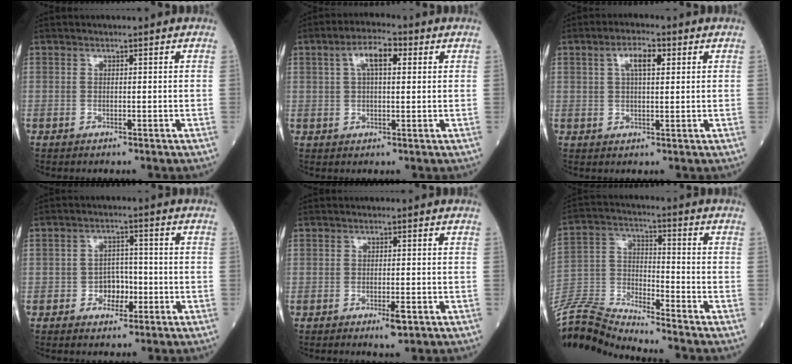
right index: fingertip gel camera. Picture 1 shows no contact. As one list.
[{"total": 5.7, "force": [2.0, 2.0, 5.0], "torque": [-0.093, 0.018, 0.034]}, {"total": 4.5, "force": [1.7, 1.4, 4.0], "torque": [-0.075, 0.010, 0.030]}, {"total": 4.1, "force": [-1.4, 2.8, 2.6], "torque": [-0.033, 0.007, -0.023]}, {"total": 2.2, "force": [-1.0, 0.4, 1.9], "torque": [-0.029, -0.004, -0.013]}, {"total": 11.8, "force": [-11.7, -1.3, 0.8], "torque": [-0.027, 0.032, -0.228]}]